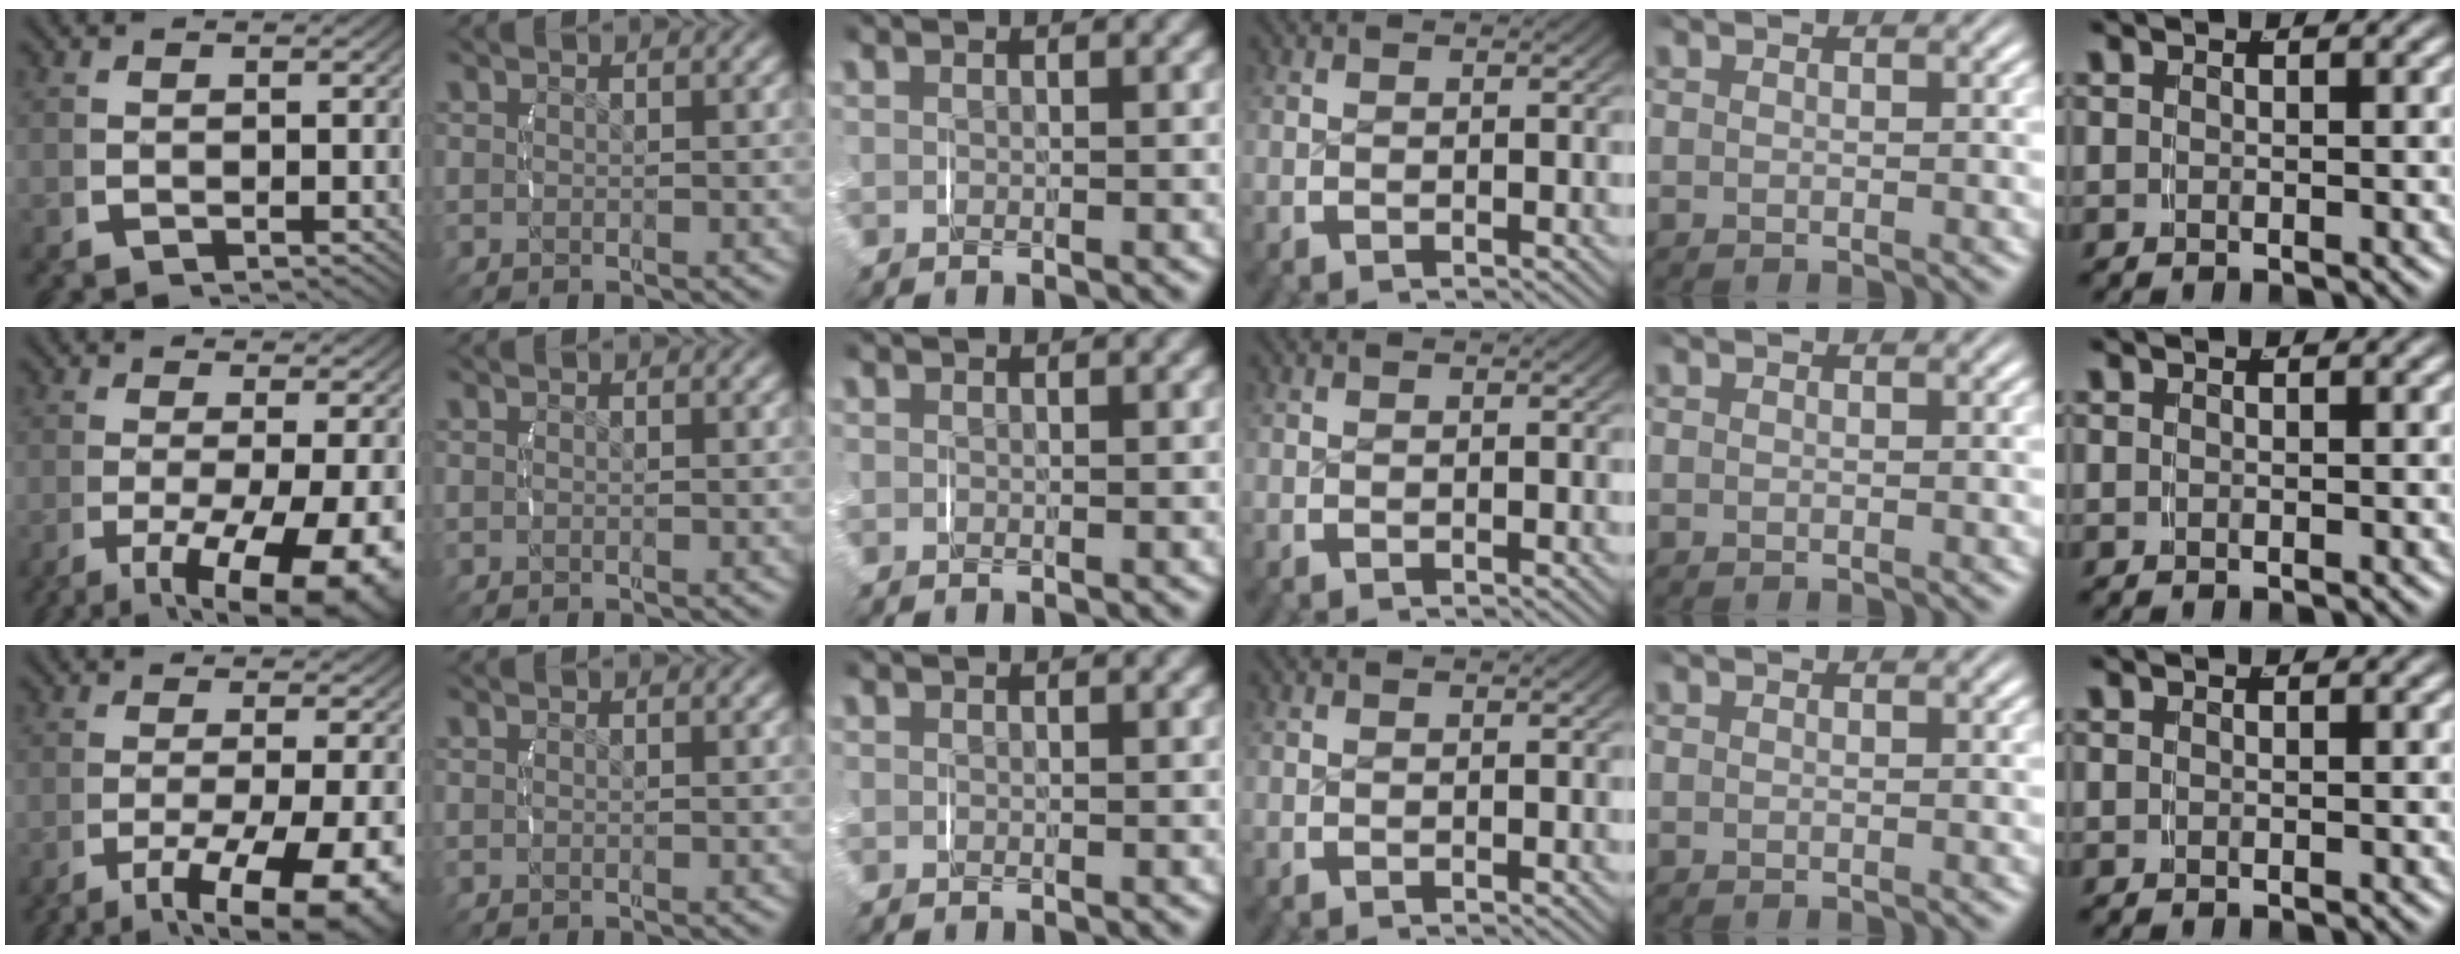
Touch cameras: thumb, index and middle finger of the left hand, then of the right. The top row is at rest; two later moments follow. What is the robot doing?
{"motion": "lift_and_place", "object": "glasses case"}